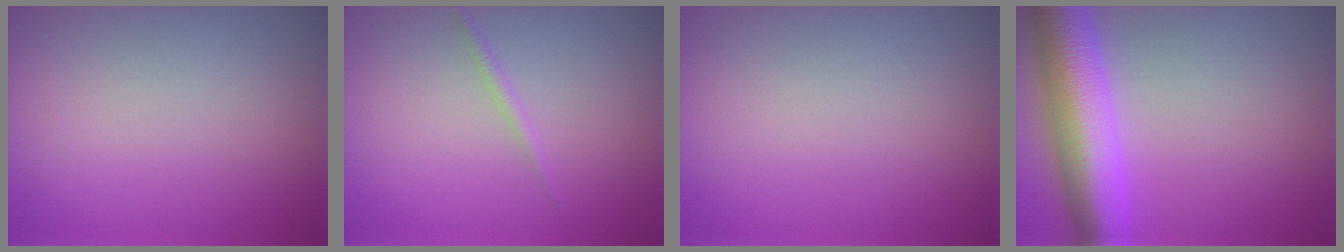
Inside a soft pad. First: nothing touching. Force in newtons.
{"total": 0.8, "press": 0.8, "slide": 0.1}
{"total": 0.0}
{"total": 8.9, "press": 8.9, "slide": 0.0}